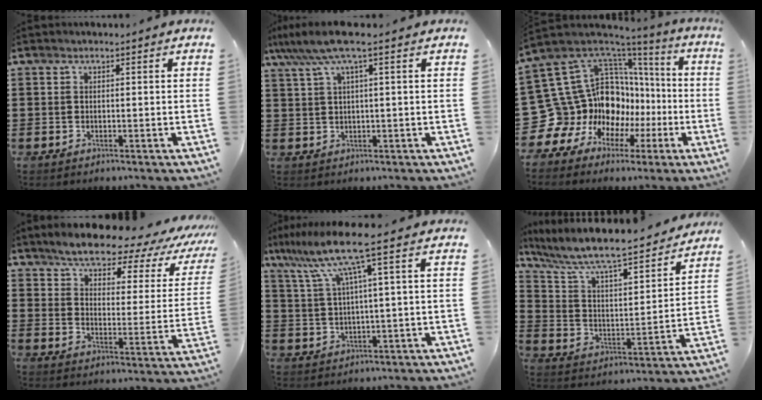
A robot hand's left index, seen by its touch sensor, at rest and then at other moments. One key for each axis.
{"total": 5.2, "fx": 2.2, "fy": 0.2, "fz": 4.7, "tx": -0.110, "ty": -0.006, "tz": 0.032}
{"total": 16.4, "fx": -1.7, "fy": 14.9, "fz": 6.7, "tx": -0.199, "ty": -0.041, "tz": 0.019}
{"total": 6.0, "fx": 5.5, "fy": 0.9, "fz": 2.2, "tx": -0.067, "ty": -0.044, "tz": 0.087}
{"total": 9.5, "fx": 4.8, "fy": -0.1, "fz": 8.2, "tx": -0.194, "ty": -0.021, "tz": 0.072}
{"total": 7.1, "fx": 6.2, "fy": 0.8, "fz": 3.4, "tx": -0.096, "ty": -0.051, "tz": 0.097}